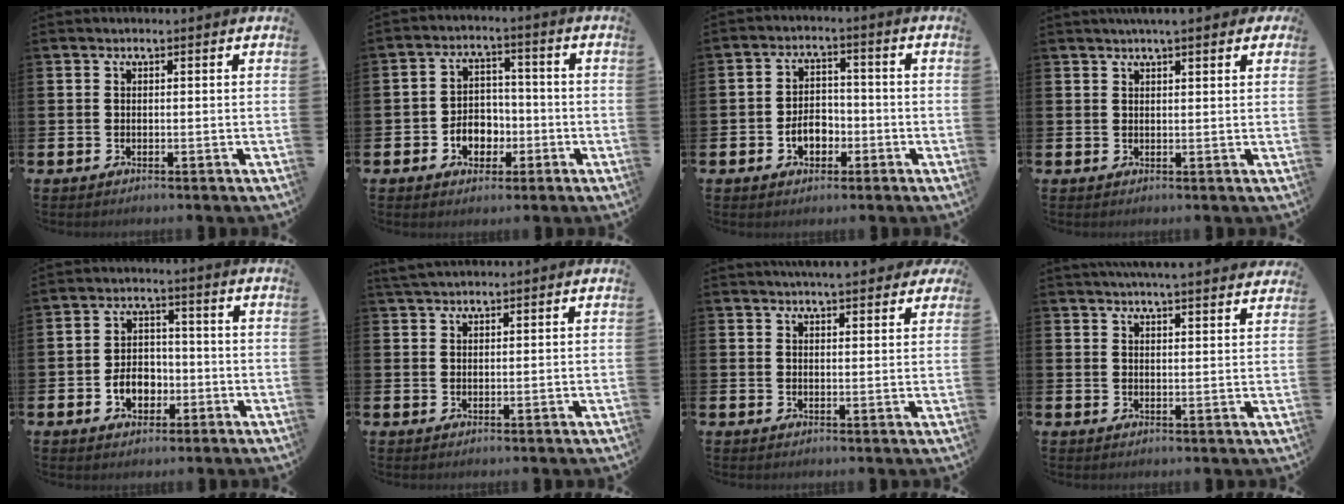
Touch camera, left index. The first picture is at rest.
{"total": 4.5, "force": [-1.6, 3.8, 2.0], "torque": [-0.037, 0.005, -0.036]}
{"total": 4.1, "force": [-1.6, 2.9, 2.4], "torque": [-0.040, 0.005, -0.034]}
{"total": 3.0, "force": [2.5, 0.4, 1.6], "torque": [-0.026, -0.003, 0.042]}
{"total": 4.8, "force": [-1.7, 3.6, 2.8], "torque": [-0.039, 0.003, -0.037]}
{"total": 2.3, "force": [2.2, 0.5, 0.6], "torque": [-0.012, -0.003, 0.040]}
{"total": 4.2, "force": [4.0, 0.6, 1.1], "torque": [-0.020, -0.015, 0.072]}
{"total": 4.7, "force": [4.6, -0.4, 0.7], "torque": [-0.021, -0.022, 0.083]}